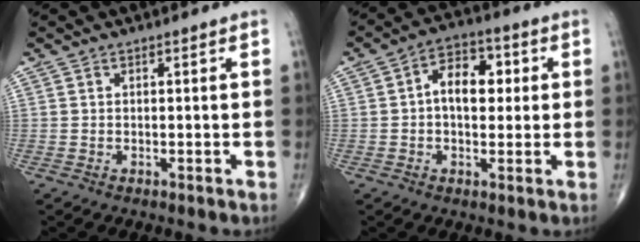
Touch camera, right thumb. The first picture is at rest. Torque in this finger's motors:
{"motor_torque": [-0.33, 0.69, 0.32, 0.09, 0.21]}